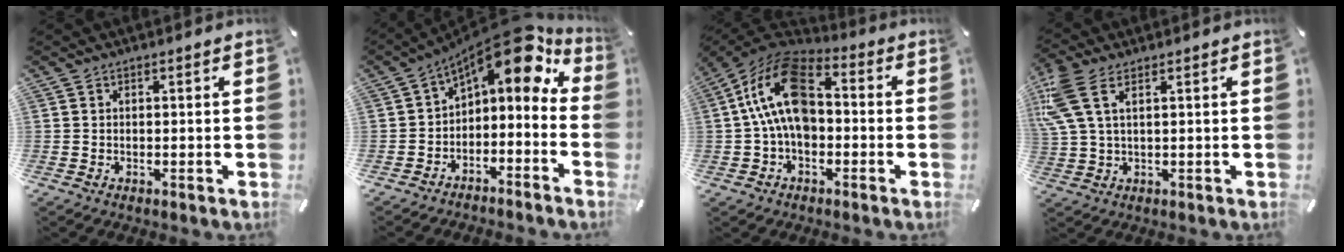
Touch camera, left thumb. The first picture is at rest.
{"total": 12.0, "force": [7.6, 5.3, 7.6], "torque": [-0.116, -0.057, 0.130]}
{"total": 16.7, "force": [1.3, 10.8, 12.7], "torque": [-0.271, 0.003, 0.018]}
{"total": 7.8, "force": [3.4, 3.8, 5.9], "torque": [-0.146, -0.002, 0.063]}